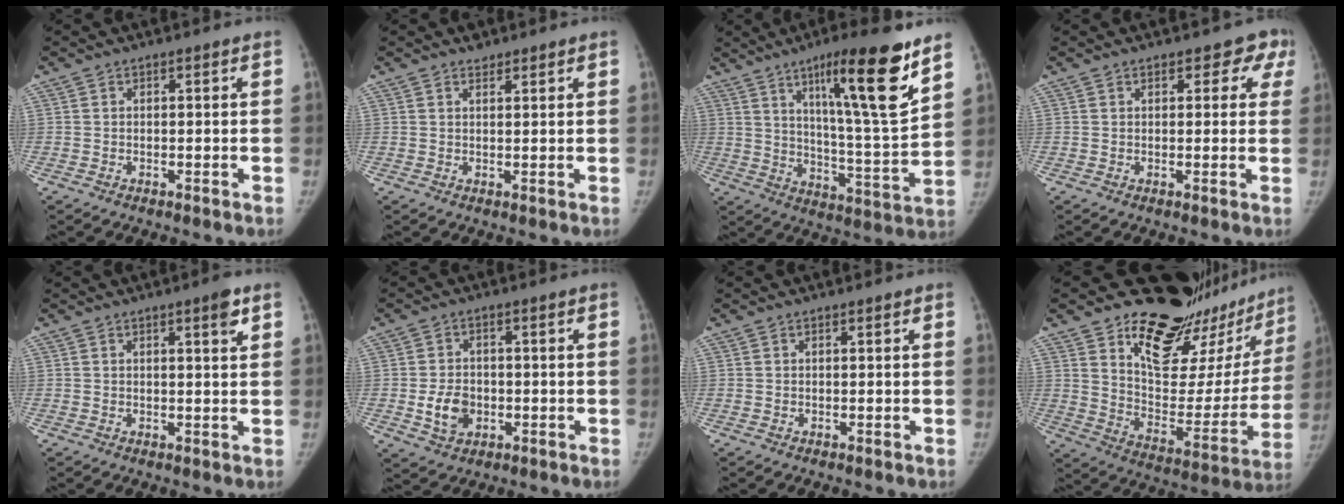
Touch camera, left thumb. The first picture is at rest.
{"total": 1.7, "force": [1.4, 0.8, 0.5], "torque": [0.001, -0.010, 0.021]}
{"total": 20.2, "force": [11.5, 2.1, 16.5], "torque": [-0.229, -0.065, 0.183]}
{"total": 4.3, "force": [2.6, 2.7, 2.1], "torque": [0.020, -0.005, 0.020]}
{"total": 2.9, "force": [1.7, 0.3, 2.4], "torque": [-0.031, -0.009, 0.023]}
{"total": 6.1, "force": [-1.2, 4.7, 3.6], "torque": [-0.046, 0.005, -0.014]}
{"total": 0.0}
{"total": 28.2, "force": [21.4, 11.8, 14.1], "torque": [-0.156, -0.133, 0.305]}